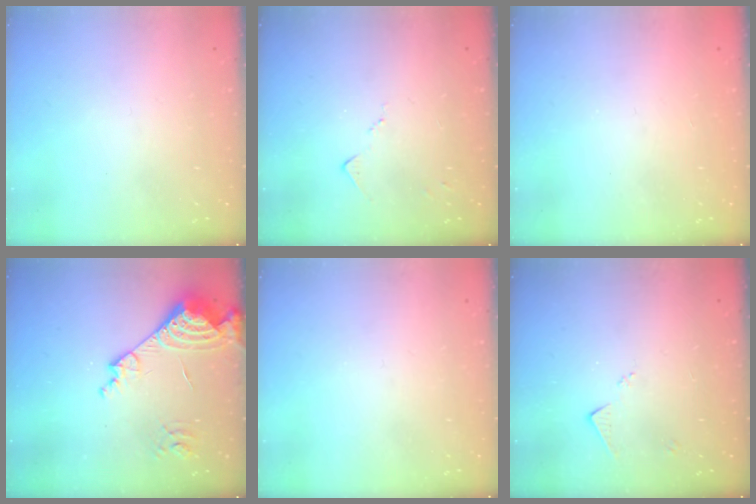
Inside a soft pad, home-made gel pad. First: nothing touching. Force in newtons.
{"total": 5.8, "press": 5.8, "slide": 0.8}
{"total": 1.1, "press": 1.0, "slide": 0.4}
{"total": 14.8, "press": 14.8, "slide": 1.6}
{"total": 0.0}
{"total": 5.0, "press": 4.9, "slide": 0.7}